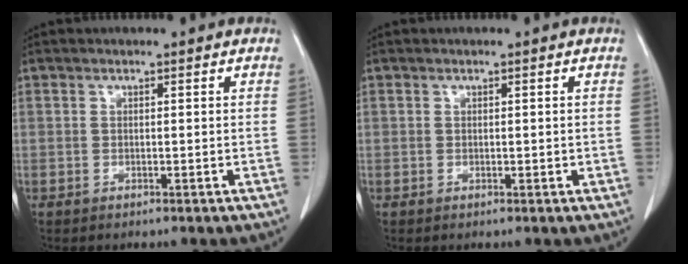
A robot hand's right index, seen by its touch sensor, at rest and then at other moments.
{"total": 1.0, "force": [0.0, 0.5, 0.9], "torque": [-0.011, 0.001, 0.004]}